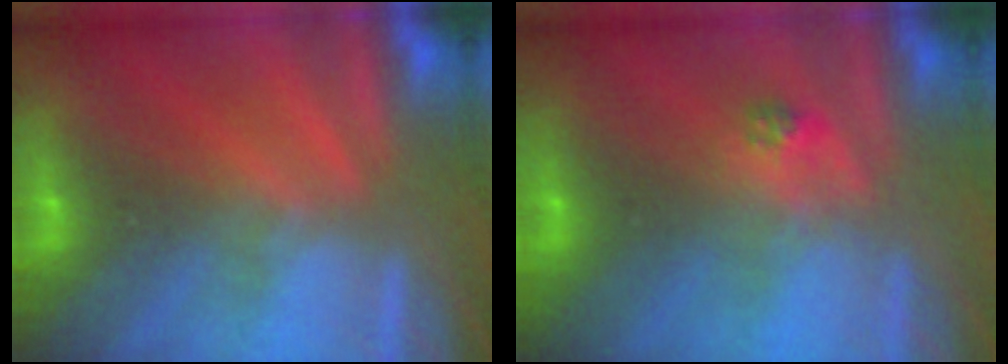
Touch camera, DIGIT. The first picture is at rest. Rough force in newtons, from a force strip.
{"total": 2.3}